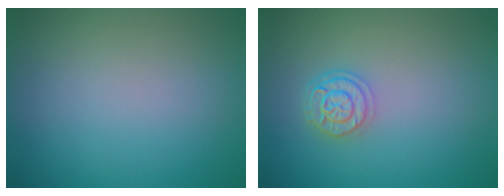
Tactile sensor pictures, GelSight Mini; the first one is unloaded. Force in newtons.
{"total": 2.8, "press": 2.3, "slide": 1.5}